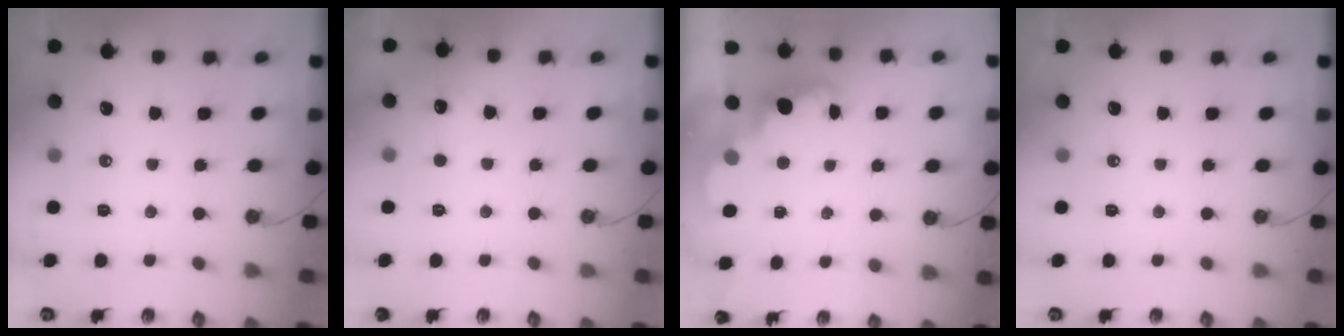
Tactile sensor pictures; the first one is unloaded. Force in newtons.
{"total": 2.7, "press": 2.5, "slide": 1.0}
{"total": 2.5, "press": 2.4, "slide": 0.5}
{"total": 0.0}